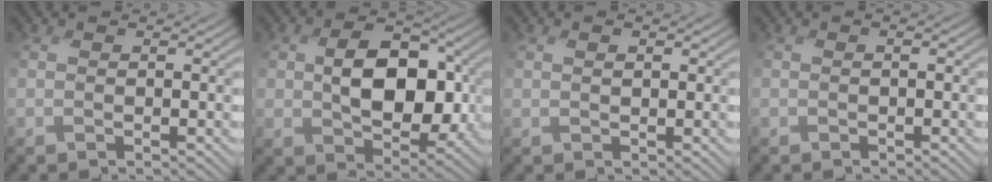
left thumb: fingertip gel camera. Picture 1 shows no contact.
{"total": 10.3, "force": [-0.2, 7.0, 7.6], "torque": [-0.132, -0.010, -0.001]}
{"total": 1.0, "force": [0.2, 0.6, 0.8], "torque": [-0.012, 0.000, 0.005]}
{"total": 1.1, "force": [-0.2, 0.6, 0.9], "torque": [-0.018, 0.002, -0.003]}